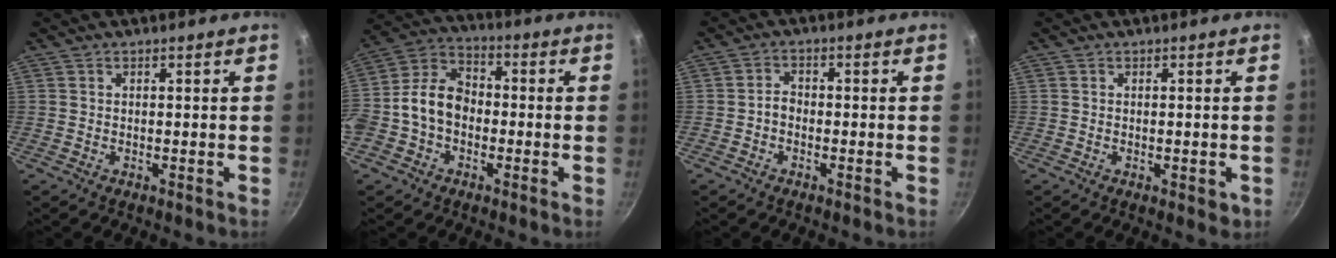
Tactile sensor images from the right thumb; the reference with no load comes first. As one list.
[{"total": 11.7, "force": [-2.1, 8.7, 7.5], "torque": [-0.110, 0.043, -0.057]}, {"total": 2.2, "force": [-0.9, 1.6, 1.3], "torque": [-0.018, 0.017, -0.020]}, {"total": 2.4, "force": [-0.6, 1.0, 2.1], "torque": [-0.028, -0.004, -0.008]}]